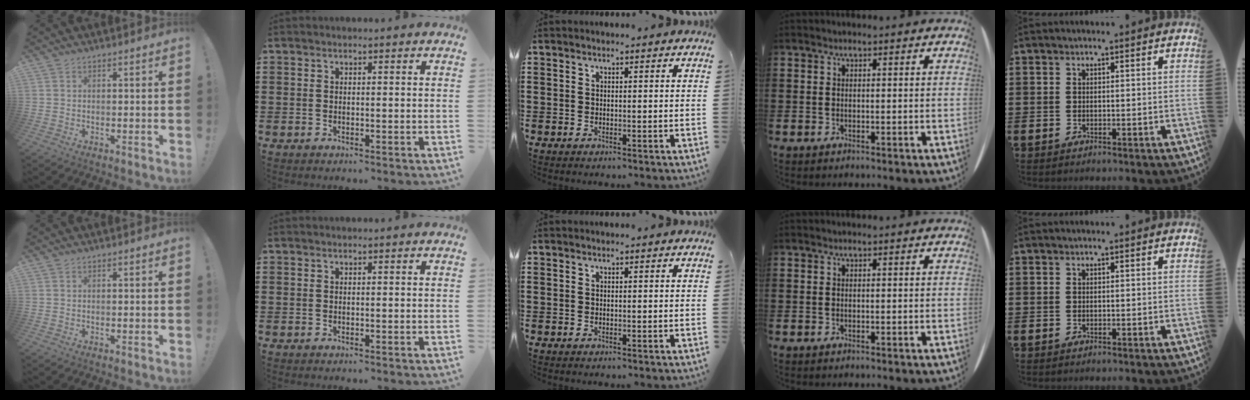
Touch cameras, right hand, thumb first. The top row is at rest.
{}